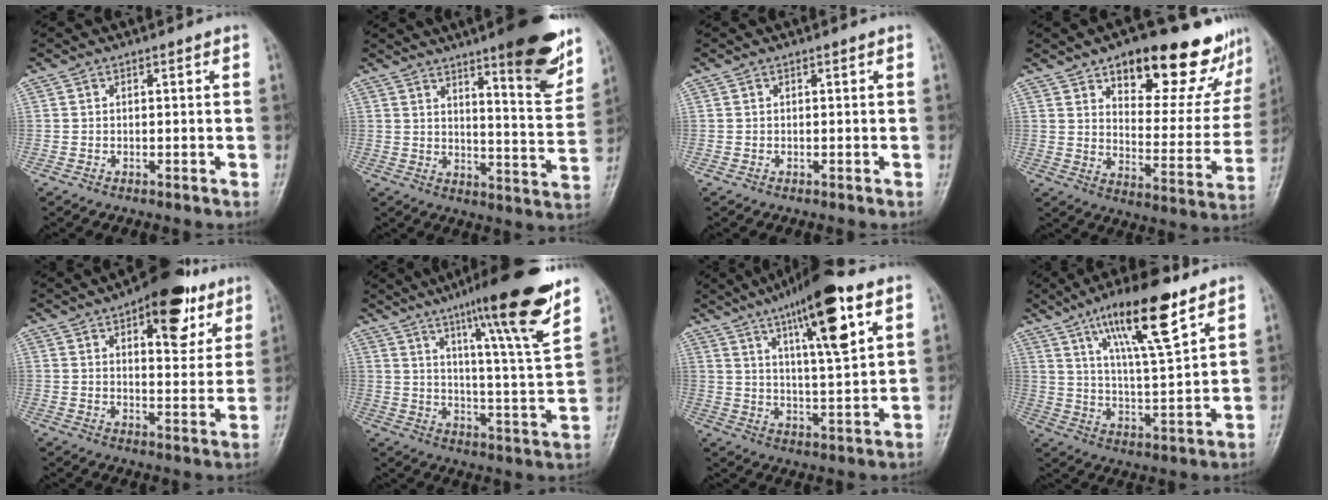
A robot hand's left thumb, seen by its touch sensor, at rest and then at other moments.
{"total": 15.2, "force": [9.6, 2.8, 11.5], "torque": [-0.127, -0.063, 0.139]}
{"total": 0.0}
{"total": 23.9, "force": [15.8, 9.9, 14.9], "torque": [-0.147, -0.074, 0.215]}
{"total": 14.8, "force": [7.9, 6.8, 10.5], "torque": [-0.093, -0.026, 0.106]}
{"total": 19.8, "force": [13.1, 1.4, 14.8], "torque": [-0.197, -0.065, 0.195]}
{"total": 16.6, "force": [8.4, 3.6, 13.9], "torque": [-0.212, -0.029, 0.137]}
{"total": 15.7, "force": [9.3, 3.6, 12.1], "torque": [-0.191, -0.043, 0.162]}